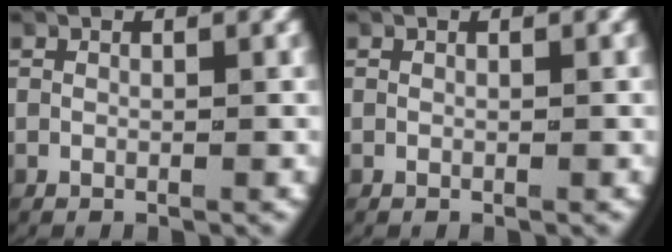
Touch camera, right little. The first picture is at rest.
{"total": 0.0}